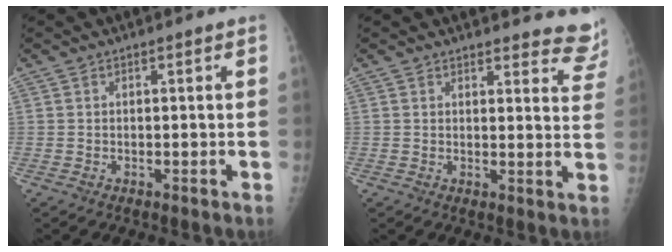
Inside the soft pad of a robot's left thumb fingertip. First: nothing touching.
{"total": 9.6, "force": [9.4, 1.9, 1.1], "torque": [0.031, -0.074, 0.073]}